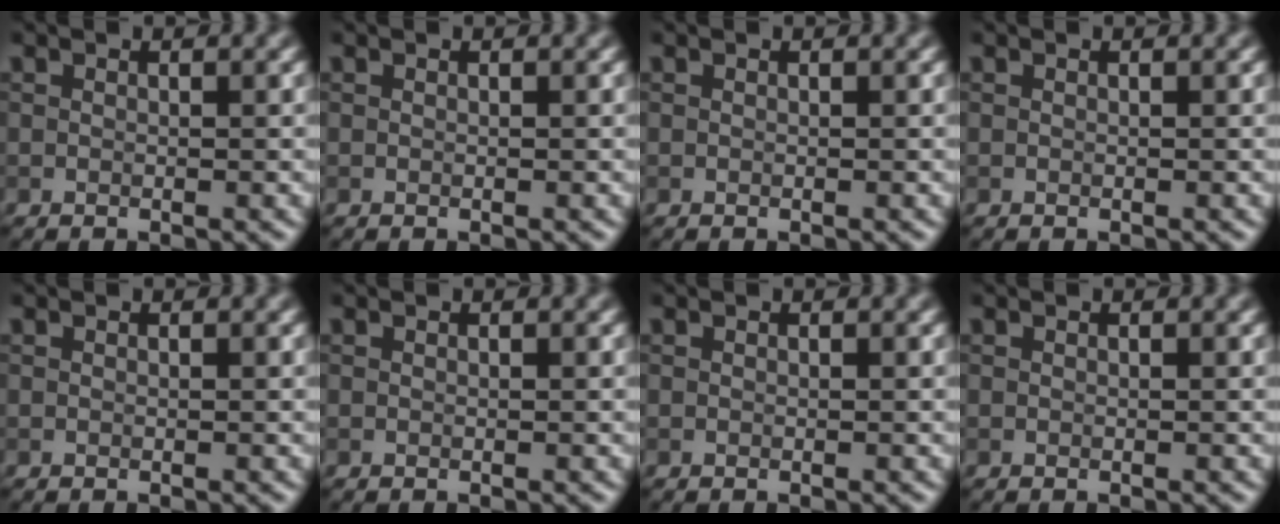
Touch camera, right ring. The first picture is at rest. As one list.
[{"total": 0.0}, {"total": 0.0}, {"total": 0.0}, {"total": 0.0}, {"total": 0.0}, {"total": 0.0}, {"total": 0.0}]